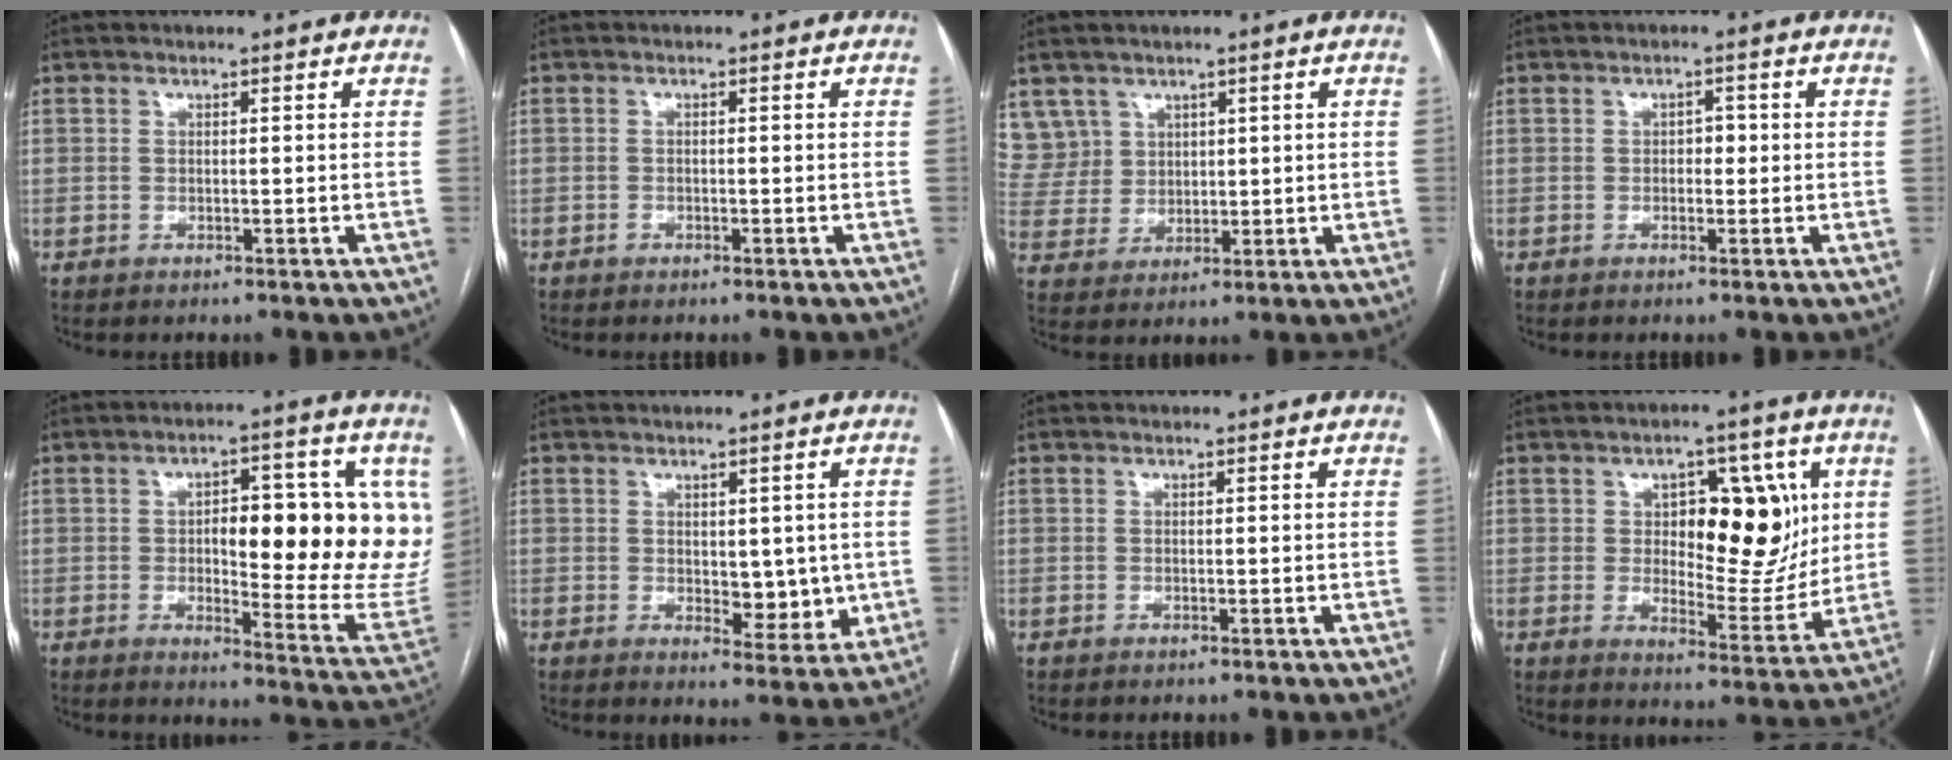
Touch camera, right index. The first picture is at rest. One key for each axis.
{"total": 0.6, "fx": -0.3, "fy": 0.4, "fz": 0.1, "tx": 0.000, "ty": 0.002, "tz": -0.006}
{"total": 7.8, "fx": 4.7, "fy": 6.2, "fz": 0.1, "tx": -0.007, "ty": 0.017, "tz": 0.108}
{"total": 1.7, "fx": -0.1, "fy": 1.1, "fz": 1.3, "tx": -0.012, "ty": 0.007, "tz": -0.003}
{"total": 19.3, "fx": 3.0, "fy": 5.6, "fz": 18.2, "tx": -0.193, "ty": 0.011, "tz": 0.047}
{"total": 6.0, "fx": 0.2, "fy": 3.3, "fz": 5.1, "tx": -0.055, "ty": -0.009, "tz": 0.013}
{"total": 0.0}
{"total": 13.5, "fx": 3.2, "fy": 6.3, "fz": 11.4, "tx": -0.147, "ty": 0.011, "tz": 0.057}